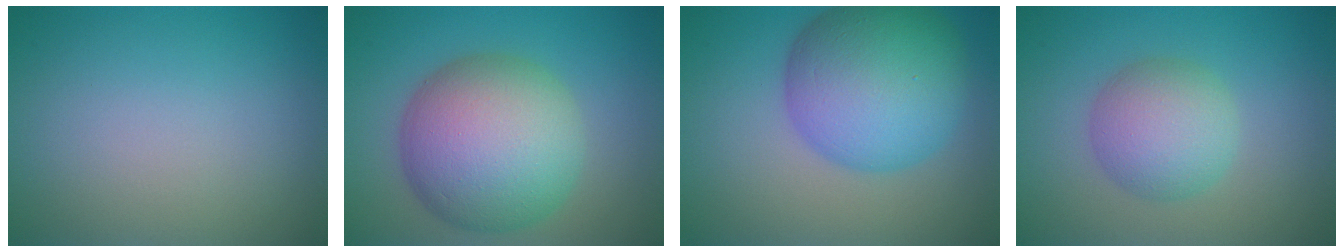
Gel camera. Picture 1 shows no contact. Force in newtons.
{"total": 11.3, "press": 11.3, "slide": 0.5}
{"total": 10.8, "press": 10.8, "slide": 0.3}
{"total": 4.7, "press": 4.7, "slide": 0.1}